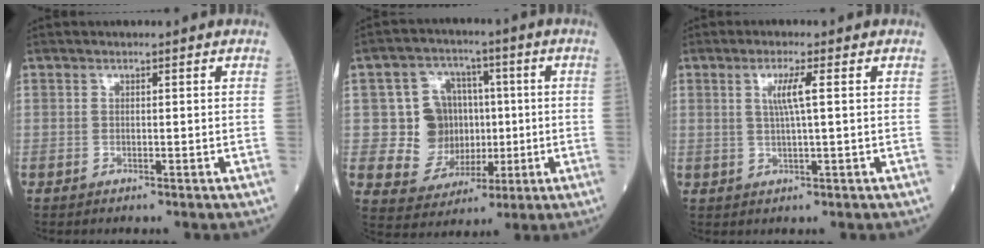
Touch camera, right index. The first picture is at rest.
{"total": 10.3, "force": [0.4, 9.4, 4.2], "torque": [-0.074, 0.034, 0.025]}
{"total": 3.5, "force": [0.9, -0.4, 3.4], "torque": [-0.069, 0.001, 0.017]}